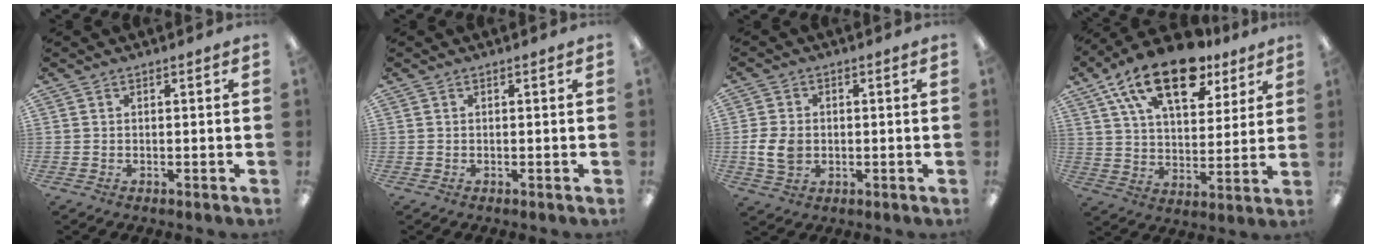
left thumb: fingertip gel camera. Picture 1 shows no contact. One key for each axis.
{"total": 0.0}
{"total": 6.4, "fx": -0.6, "fy": 4.9, "fz": 4.1, "tx": -0.091, "ty": 0.005, "tz": -0.010}
{"total": 19.0, "fx": 11.8, "fy": 9.1, "fz": 11.8, "tx": -0.197, "ty": -0.046, "tz": 0.203}